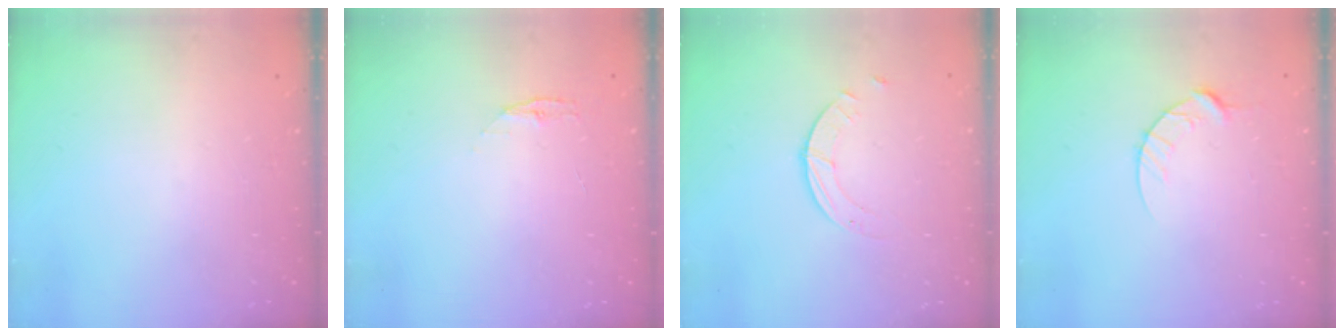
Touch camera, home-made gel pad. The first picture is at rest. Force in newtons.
{"total": 3.8, "press": 3.8, "slide": 0.5}
{"total": 1.4, "press": 1.4, "slide": 0.2}
{"total": 7.2, "press": 7.2, "slide": 0.7}